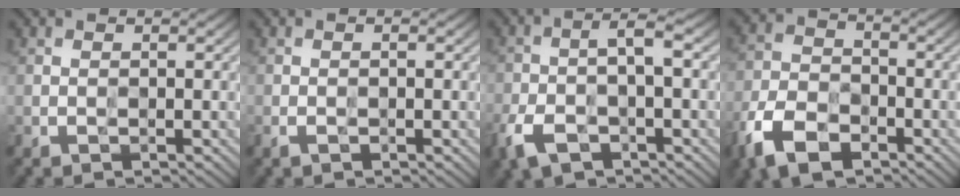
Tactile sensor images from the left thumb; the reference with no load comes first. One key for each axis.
{"total": 1.2, "fx": -0.6, "fy": 0.5, "fz": 0.9, "tx": -0.019, "ty": -0.002, "tz": -0.013}
{"total": 6.7, "fx": -2.9, "fy": 2.9, "fz": 5.3, "tx": -0.110, "ty": -0.003, "tz": -0.064}
{"total": 9.2, "fx": -5.6, "fy": 5.0, "fz": 5.2, "tx": -0.122, "ty": -0.016, "tz": -0.120}